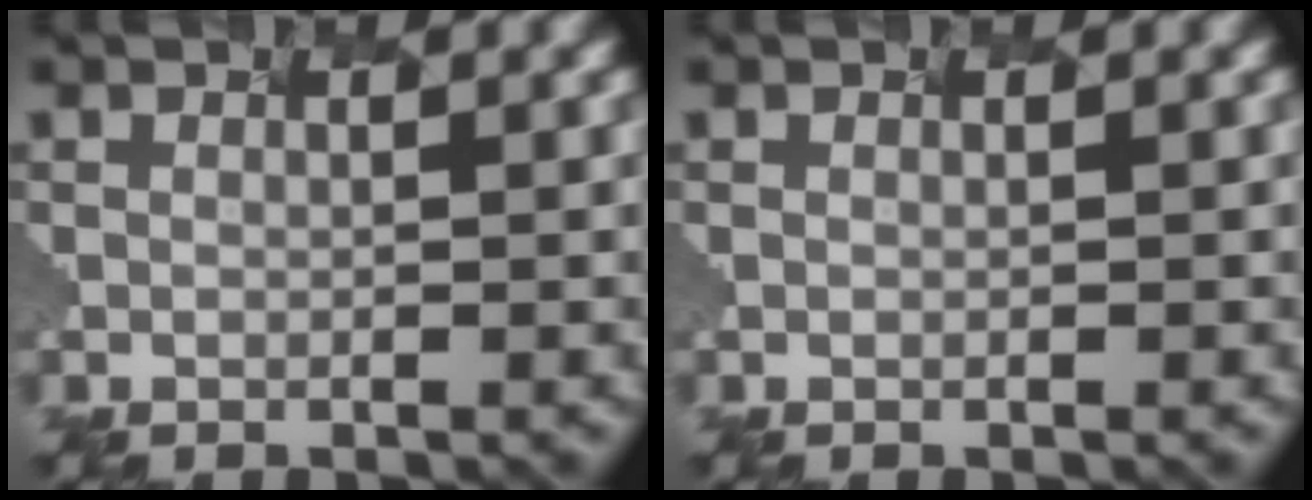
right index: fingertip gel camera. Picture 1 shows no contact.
{"total": 0.0}